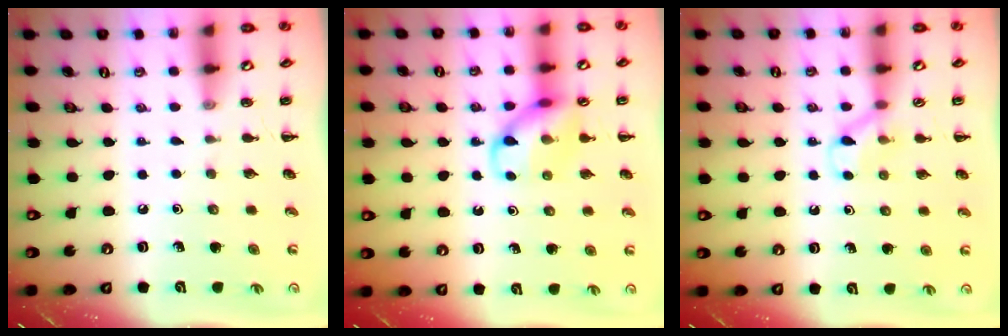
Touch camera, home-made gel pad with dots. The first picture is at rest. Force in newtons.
{"total": 11.5, "press": 11.4, "slide": 1.3}
{"total": 5.4, "press": 5.0, "slide": 2.0}